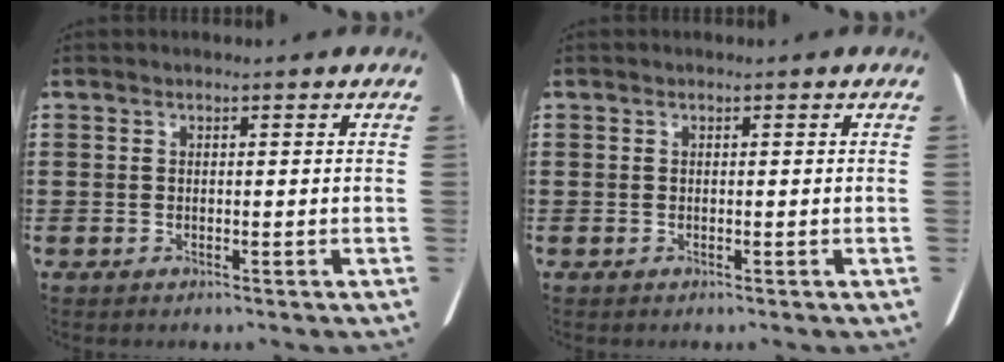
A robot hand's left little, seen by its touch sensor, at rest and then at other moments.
{"total": 0.0}